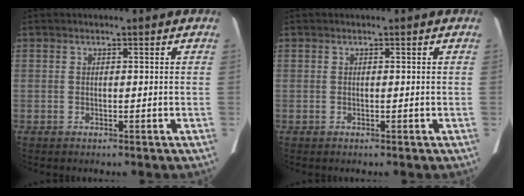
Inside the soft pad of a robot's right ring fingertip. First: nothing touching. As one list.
[{"total": 0.0}]